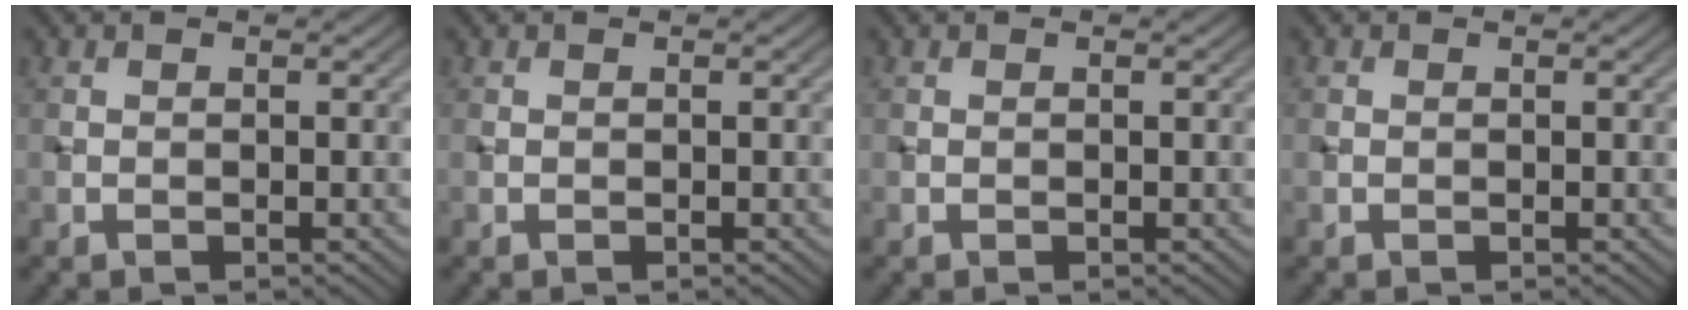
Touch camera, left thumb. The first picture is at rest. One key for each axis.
{"total": 0.0}
{"total": 0.0}
{"total": 0.0}